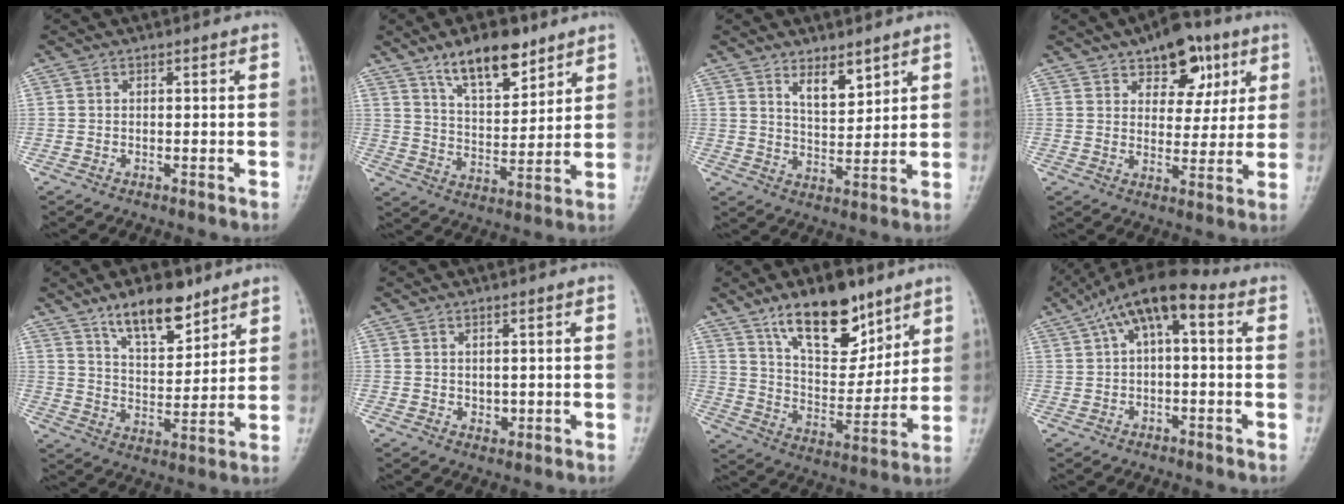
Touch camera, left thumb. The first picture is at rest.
{"total": 12.1, "force": [8.2, 4.9, 7.4], "torque": [-0.097, -0.049, 0.144]}
{"total": 6.0, "force": [3.9, 2.5, 3.8], "torque": [-0.046, -0.036, 0.071]}
{"total": 11.7, "force": [6.2, 6.9, 7.1], "torque": [-0.054, -0.023, 0.088]}
{"total": 11.6, "force": [8.1, 4.7, 6.8], "torque": [-0.086, -0.054, 0.142]}
{"total": 1.6, "force": [0.2, 1.3, 1.0], "torque": [-0.003, -0.003, 0.008]}
{"total": 16.6, "force": [10.8, 7.5, 10.1], "torque": [-0.116, -0.068, 0.190]}
{"total": 10.0, "force": [3.3, 4.1, 8.5], "torque": [-0.134, 0.036, 0.045]}